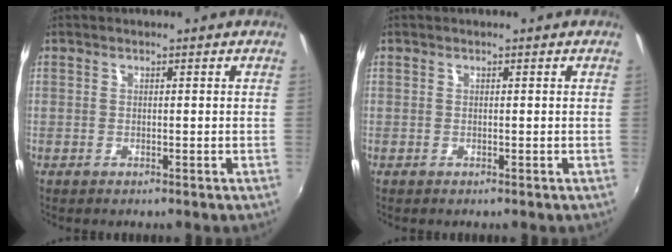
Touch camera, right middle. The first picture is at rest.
{"total": 0.0}